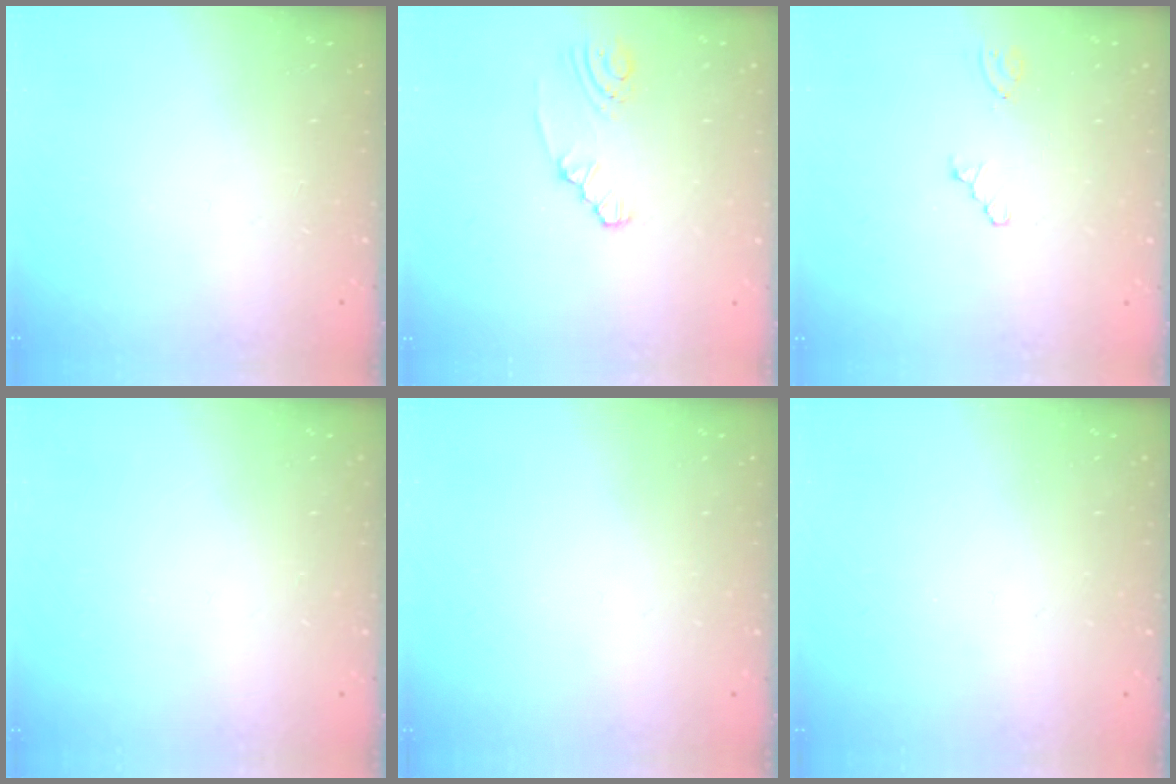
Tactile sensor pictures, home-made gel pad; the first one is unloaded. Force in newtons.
{"total": 1.2, "press": 1.2, "slide": 0.3}
{"total": 0.0}
{"total": 0.0}
{"total": 0.0}
{"total": 0.0}